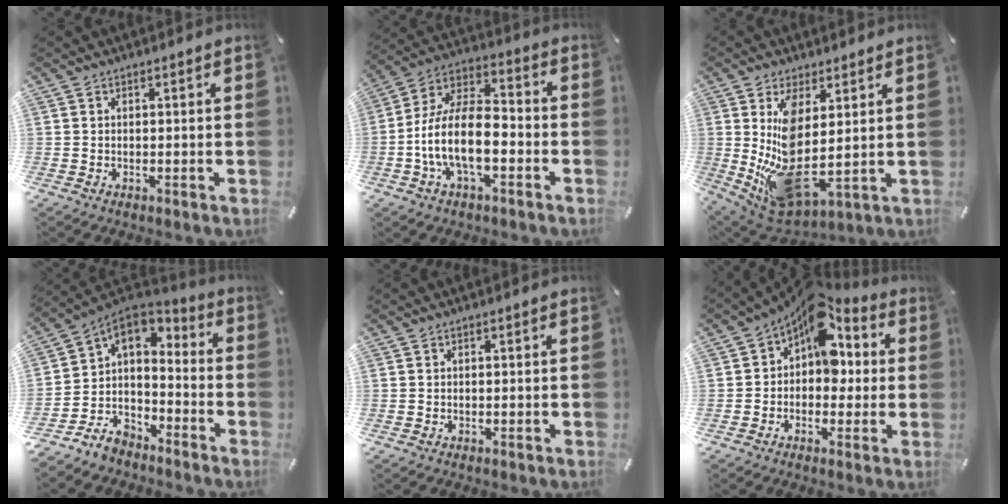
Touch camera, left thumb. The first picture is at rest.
{"total": 13.8, "force": [-4.6, 7.2, 10.9], "torque": [-0.223, 0.012, -0.081]}
{"total": 12.5, "force": [2.9, 5.8, 10.7], "torque": [-0.230, -0.038, 0.058]}
{"total": 7.8, "force": [-3.1, 6.5, 2.8], "torque": [-0.071, 0.007, -0.055]}
{"total": 0.0}
{"total": 12.8, "force": [4.7, 8.4, 8.3], "torque": [-0.115, -0.036, 0.084]}